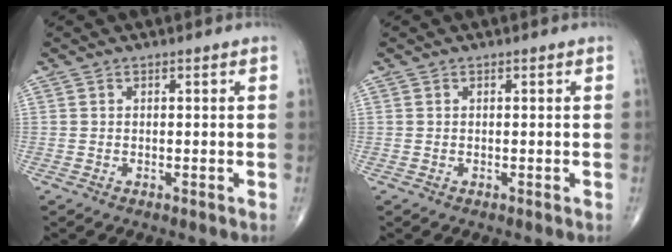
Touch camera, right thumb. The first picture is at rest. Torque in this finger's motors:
{"motor_torque": [-0.02, 0.04, -0.07, -0.04, 0.01]}